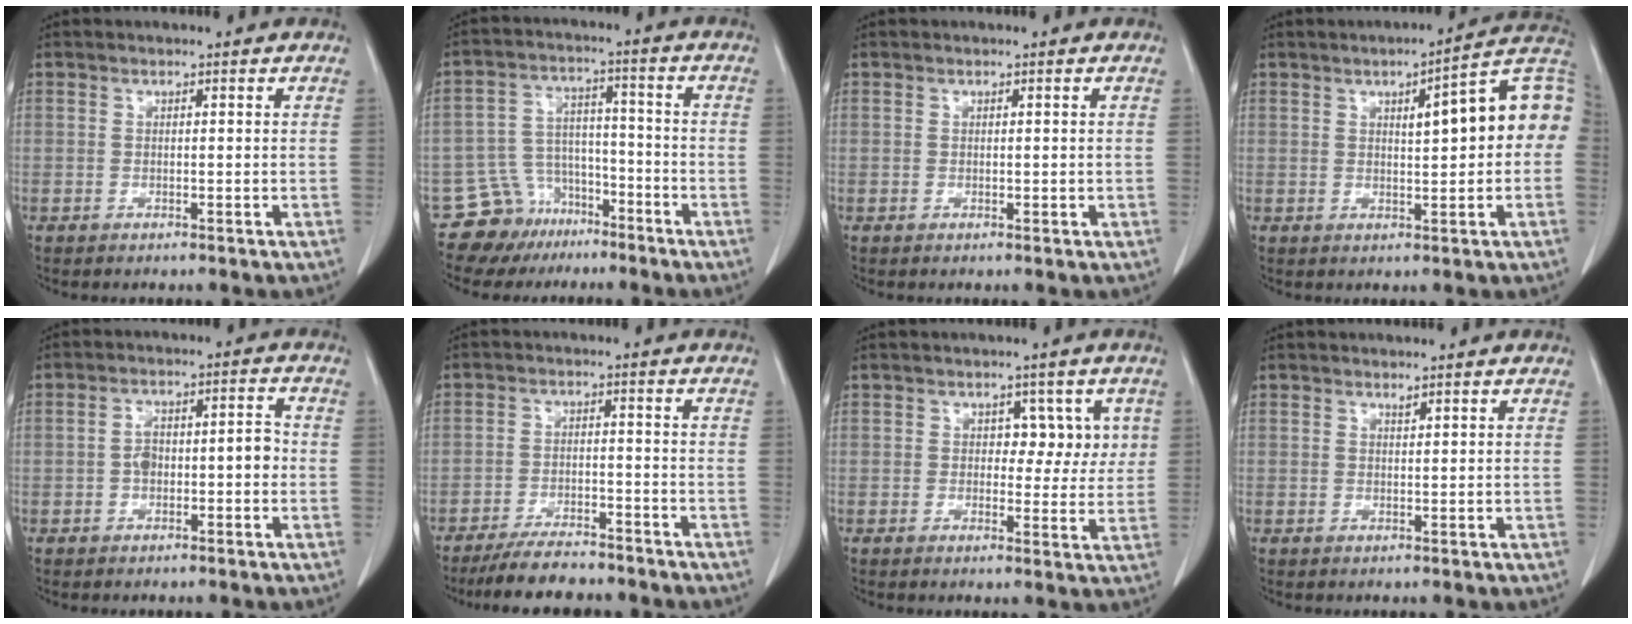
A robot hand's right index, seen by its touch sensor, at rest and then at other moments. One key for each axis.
{"total": 8.6, "fx": -6.3, "fy": 5.8, "fz": 0.1, "tx": -0.001, "ty": 0.046, "tz": -0.102}
{"total": 0.6, "fx": 0.1, "fy": 0.3, "fz": 0.5, "tx": -0.009, "ty": -0.002, "tz": 0.005}
{"total": 12.0, "fx": 1.7, "fy": 2.4, "fz": 11.6, "tx": -0.152, "ty": 0.037, "tz": 0.019}
{"total": 5.9, "fx": -0.9, "fy": 2.5, "fz": 5.3, "tx": -0.091, "ty": 0.030, "tz": -0.014}
{"total": 9.7, "fx": -8.7, "fy": 1.8, "fz": 3.8, "tx": -0.060, "ty": -0.012, "tz": -0.141}
{"total": 4.7, "fx": 1.3, "fy": 3.1, "fz": 3.3, "tx": -0.025, "ty": 0.012, "tz": 0.018}
{"total": 0.5, "fx": 0.5, "fy": 0.0, "fz": 0.2, "tx": -0.009, "ty": -0.005, "tz": 0.010}